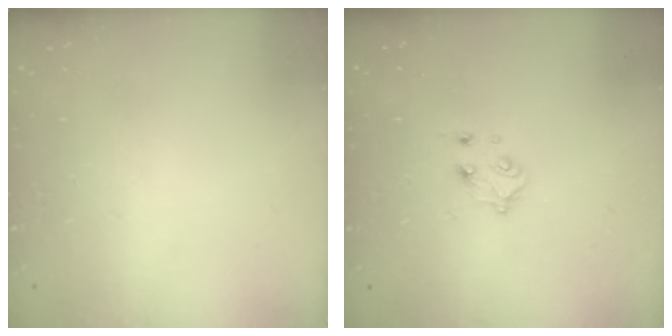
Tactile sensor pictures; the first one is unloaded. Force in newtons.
{"total": 4.4, "press": 4.4, "slide": 0.5}